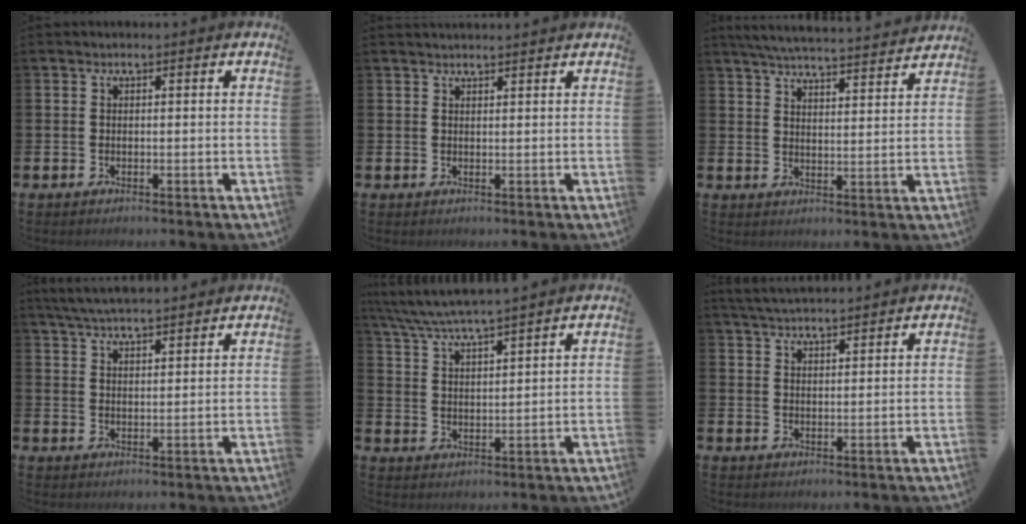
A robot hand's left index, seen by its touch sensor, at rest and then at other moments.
{"total": 1.4, "force": [1.4, 0.0, 0.1], "torque": [0.010, -0.008, 0.023]}
{"total": 5.9, "force": [5.7, 0.2, 1.2], "torque": [-0.035, -0.040, 0.100]}
{"total": 5.1, "force": [5.0, 0.3, 1.1], "torque": [-0.038, -0.018, 0.092]}
{"total": 5.6, "force": [5.4, -0.2, 1.4], "torque": [-0.049, -0.031, 0.095]}
{"total": 3.9, "force": [3.9, 0.1, 0.4], "torque": [-0.013, -0.018, 0.071]}